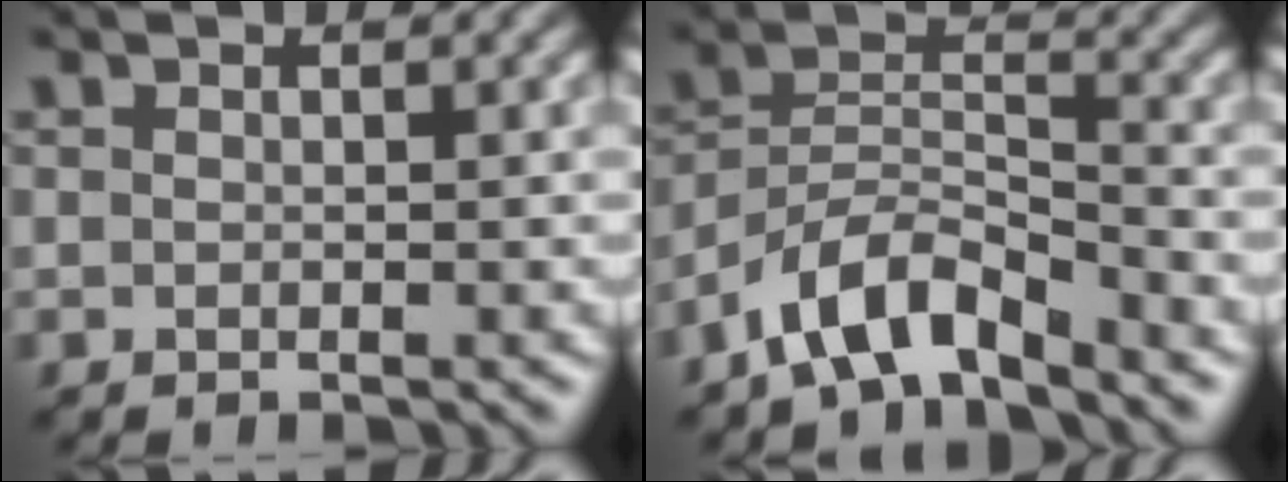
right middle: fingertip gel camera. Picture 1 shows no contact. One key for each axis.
{"total": 5.8, "fx": -4.5, "fy": 2.1, "fz": 3.1, "tx": -0.050, "ty": 0.005, "tz": -0.091}